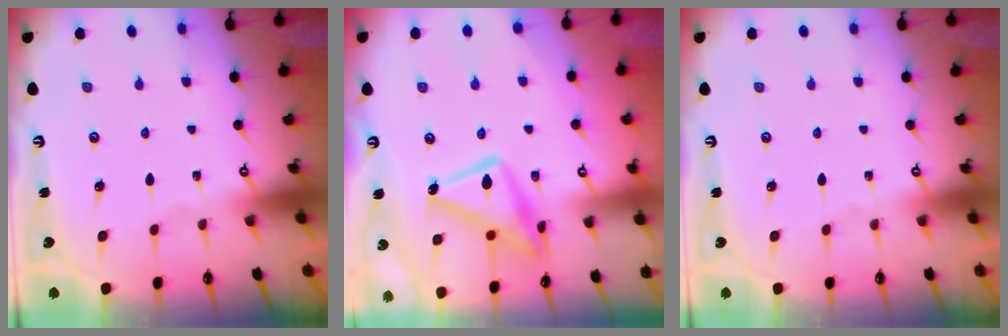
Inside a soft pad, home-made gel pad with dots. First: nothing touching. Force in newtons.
{"total": 16.8, "press": 16.8, "slide": 1.0}
{"total": 0.0}